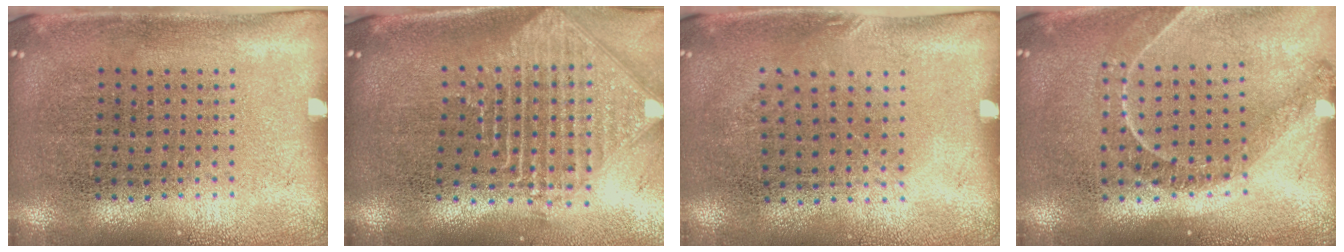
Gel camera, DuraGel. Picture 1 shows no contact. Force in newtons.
{"total": 2.4, "press": 1.9, "slide": 1.5}
{"total": 0.8, "press": 0.6, "slide": 0.5}
{"total": 1.2, "press": 1.2, "slide": 0.2}